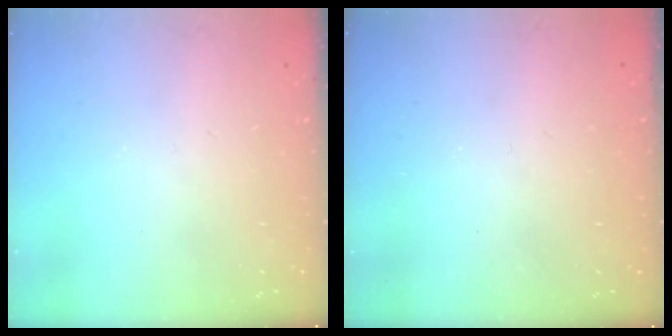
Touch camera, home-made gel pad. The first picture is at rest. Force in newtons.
{"total": 0.7, "press": 0.7, "slide": 0.0}